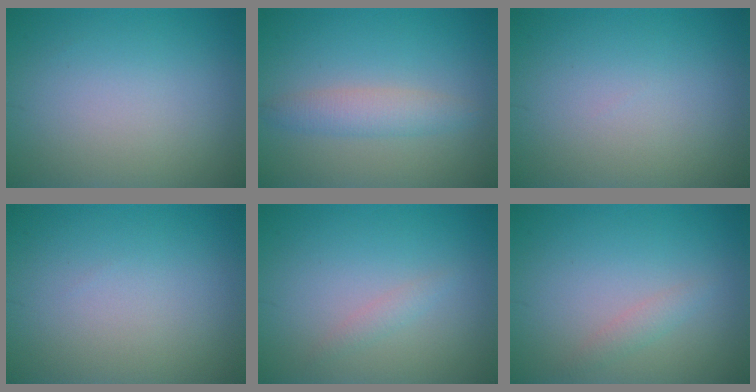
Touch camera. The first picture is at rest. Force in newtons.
{"total": 2.5, "press": 2.5, "slide": 0.0}
{"total": 0.0}
{"total": 0.0}
{"total": 1.0, "press": 1.0, "slide": 0.0}
{"total": 1.2, "press": 1.2, "slide": 0.0}